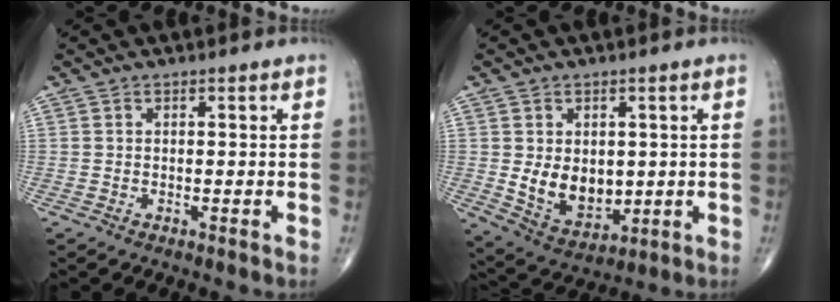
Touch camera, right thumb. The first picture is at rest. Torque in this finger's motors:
{"motor_torque": [0.21, 0.42, 0.20, -0.03, 0.04]}